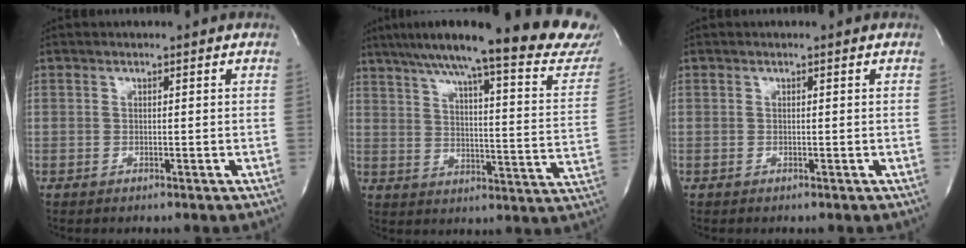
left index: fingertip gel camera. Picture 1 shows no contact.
{"total": 26.7, "force": [22.7, 1.8, 13.9], "torque": [-0.207, -0.056, 0.283]}
{"total": 0.0}